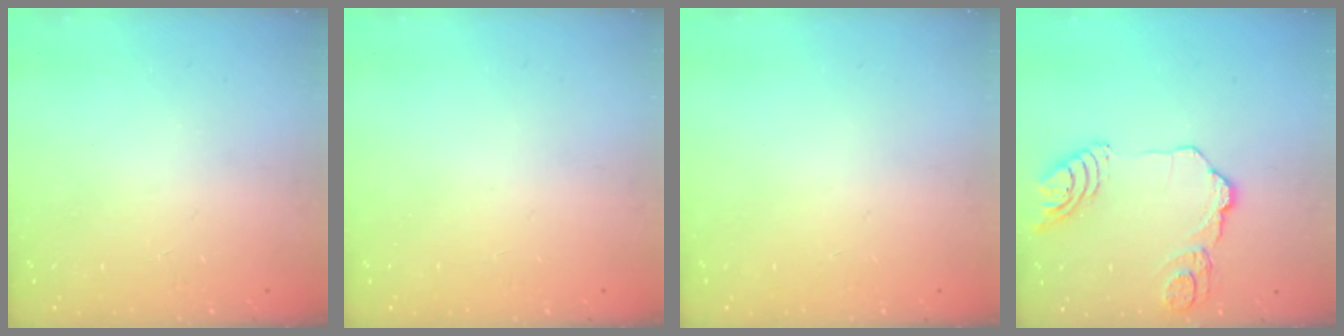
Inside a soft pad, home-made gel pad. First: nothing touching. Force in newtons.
{"total": 0.0}
{"total": 0.0}
{"total": 13.7, "press": 13.6, "slide": 1.5}